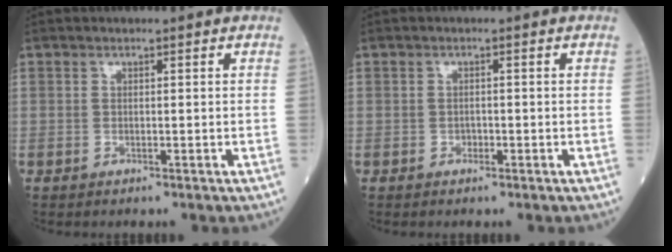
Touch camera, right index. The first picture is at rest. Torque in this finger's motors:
{"motor_torque": [0.13, -0.02, 0.06, 0.01]}